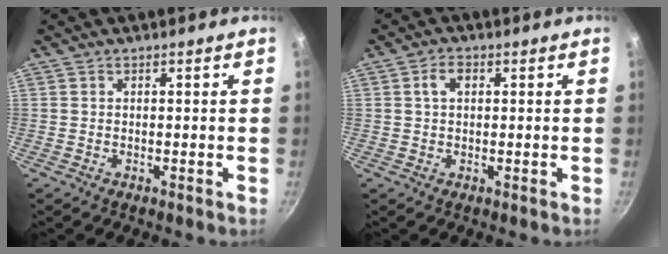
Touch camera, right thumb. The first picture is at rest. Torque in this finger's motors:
{"motor_torque": [0.08, 0.93, 0.65, 0.34, 0.01]}